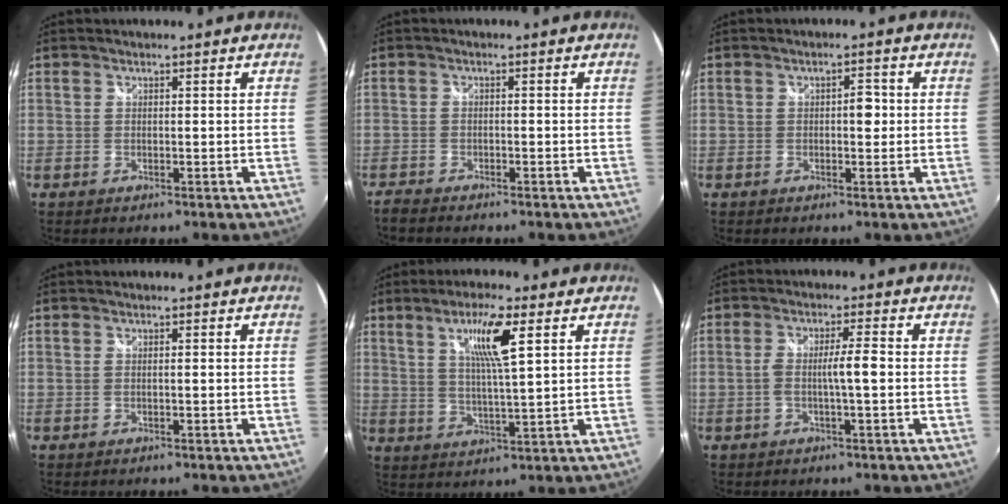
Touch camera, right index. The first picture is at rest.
{"total": 2.7, "force": [-2.6, 0.4, 0.6], "torque": [-0.025, -0.012, -0.051]}
{"total": 2.2, "force": [-0.1, 1.3, 1.8], "torque": [-0.026, 0.005, -0.002]}
{"total": 0.0}
{"total": 8.9, "force": [4.0, 0.8, 7.9], "torque": [-0.142, -0.001, 0.072]}
{"total": 4.3, "force": [-0.8, -0.1, 4.2], "torque": [-0.077, 0.002, -0.013]}